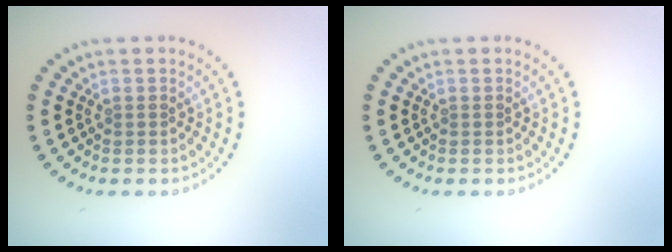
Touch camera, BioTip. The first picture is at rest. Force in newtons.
{"total": 0.0}